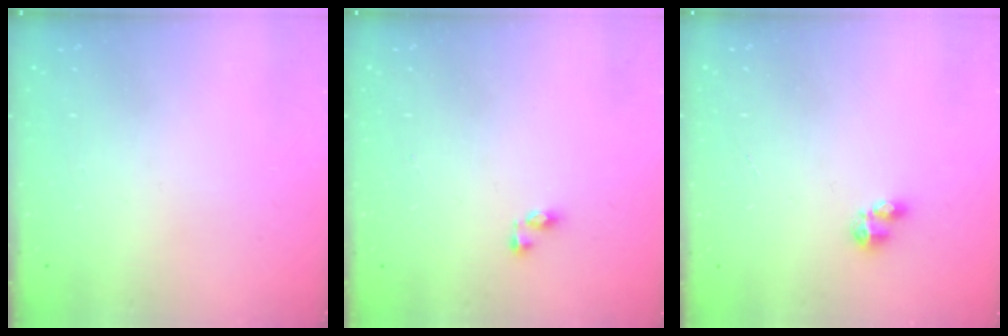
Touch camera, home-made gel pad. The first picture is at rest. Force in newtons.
{"total": 3.1, "press": 3.1, "slide": 0.2}
{"total": 3.3, "press": 3.3, "slide": 0.4}